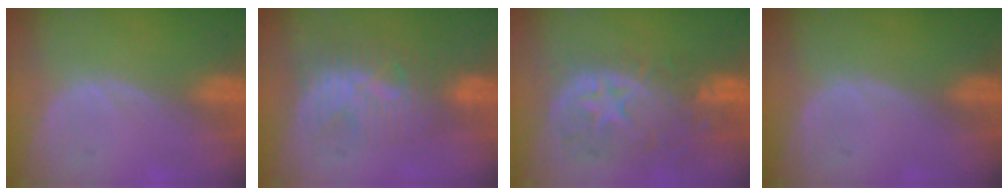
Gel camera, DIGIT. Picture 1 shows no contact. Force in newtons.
{"total": 8.1, "press": 7.4, "slide": 3.4}
{"total": 11.2, "press": 9.7, "slide": 5.5}
{"total": 0.0}